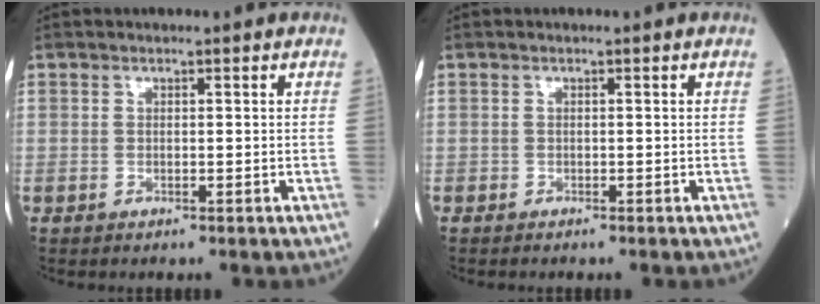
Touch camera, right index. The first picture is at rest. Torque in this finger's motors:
{"motor_torque": [0.04, -0.01, -0.05, 0.00]}